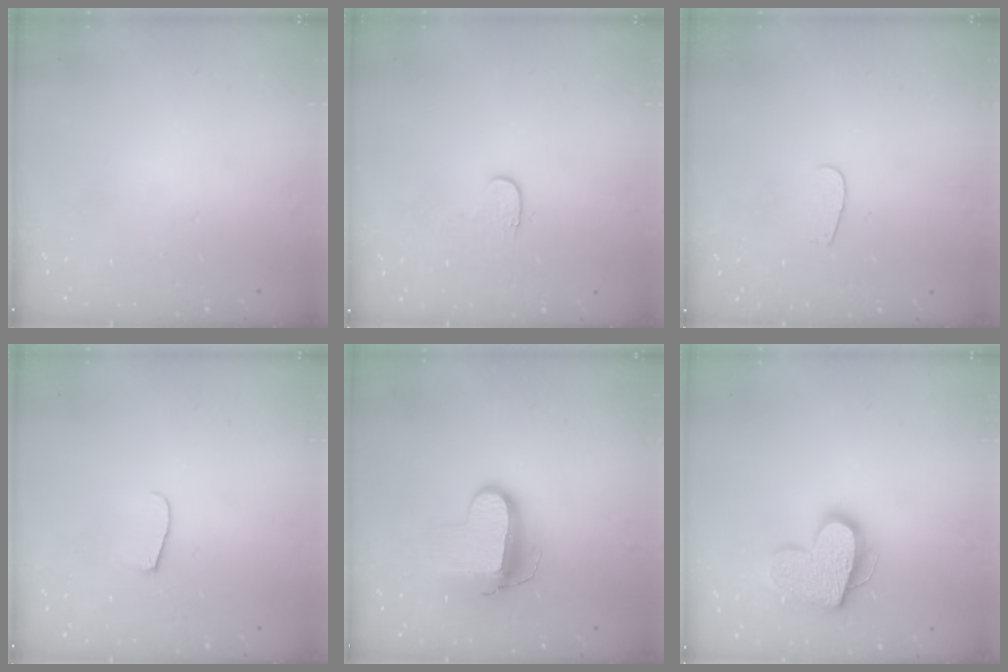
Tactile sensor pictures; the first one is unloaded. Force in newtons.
{"total": 3.6, "press": 3.6, "slide": 0.3}
{"total": 2.6, "press": 2.5, "slide": 0.3}
{"total": 6.3, "press": 6.2, "slide": 0.8}
{"total": 10.4, "press": 10.3, "slide": 0.9}
{"total": 15.8, "press": 15.7, "slide": 1.4}